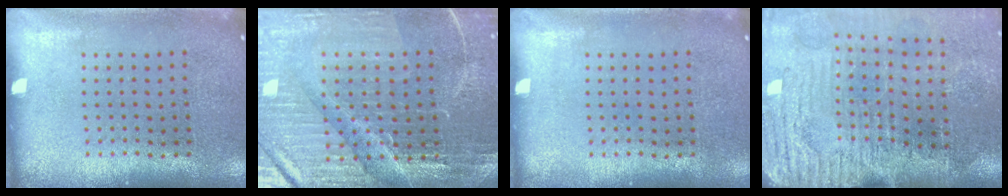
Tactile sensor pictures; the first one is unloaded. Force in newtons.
{"total": 4.0, "press": 3.9, "slide": 0.8}
{"total": 0.0}
{"total": 4.6, "press": 4.0, "slide": 2.4}